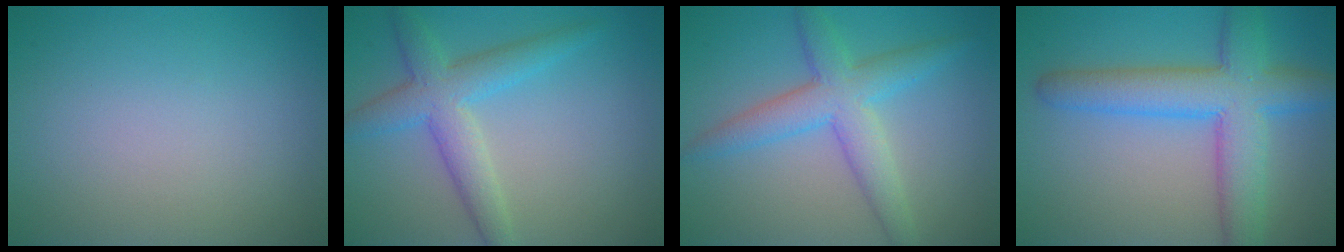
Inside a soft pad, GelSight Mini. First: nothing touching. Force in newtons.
{"total": 4.6, "press": 4.6, "slide": 0.1}
{"total": 5.0, "press": 5.0, "slide": 0.3}
{"total": 7.7, "press": 7.7, "slide": 0.2}